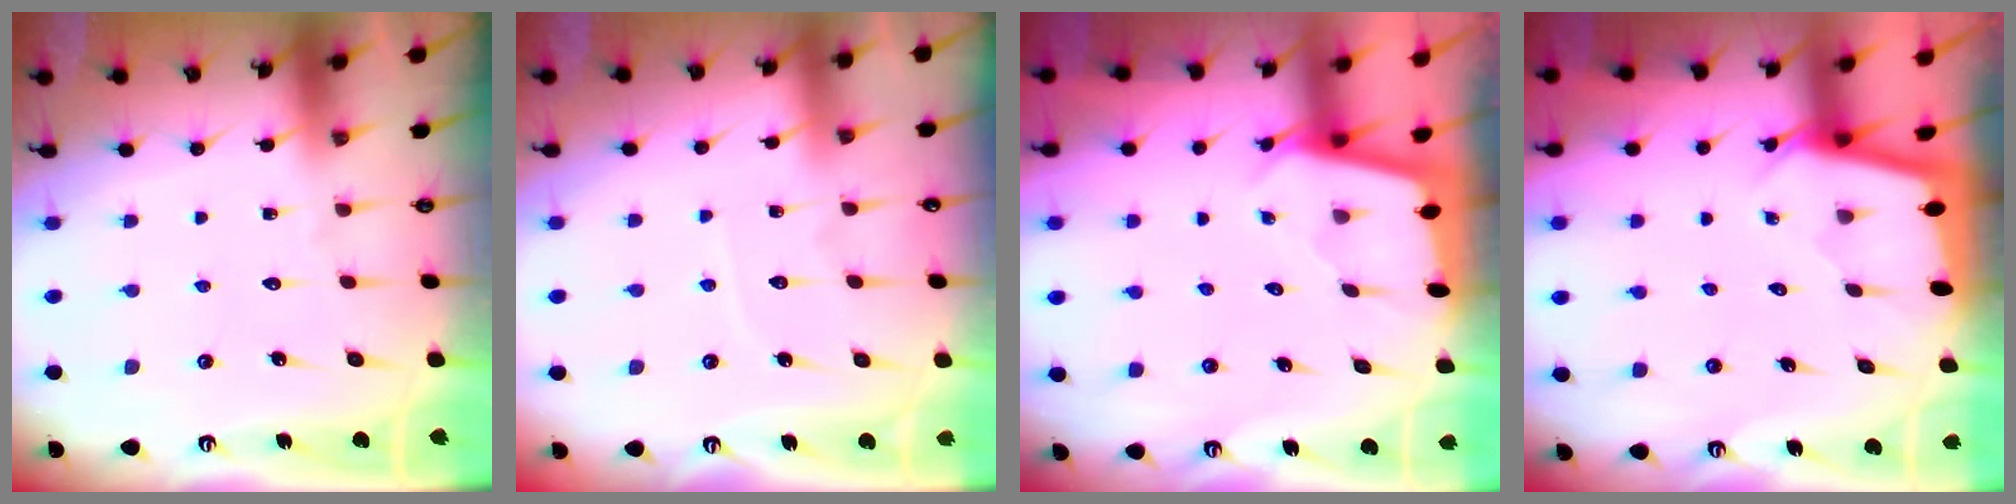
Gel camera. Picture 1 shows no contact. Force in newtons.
{"total": 3.9, "press": 3.9, "slide": 0.2}
{"total": 1.8, "press": 1.8, "slide": 0.1}
{"total": 2.0, "press": 2.0, "slide": 0.2}